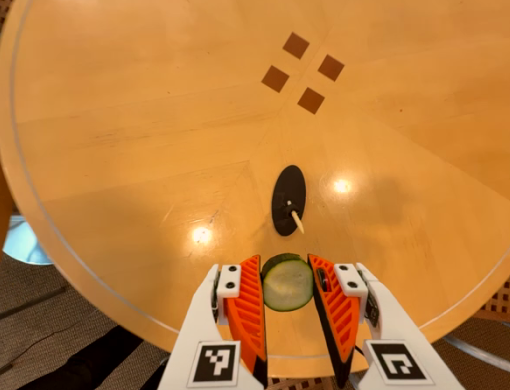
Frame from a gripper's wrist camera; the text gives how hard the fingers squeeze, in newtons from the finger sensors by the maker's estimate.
{"total": 9.4, "left": 9.6, "right": 9.3}